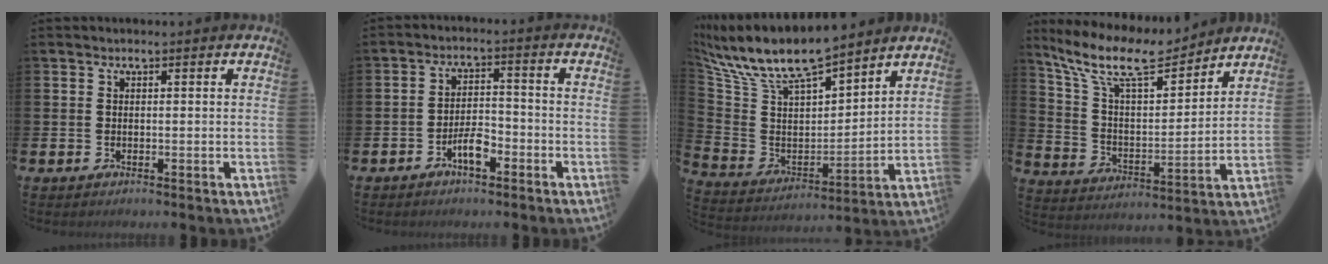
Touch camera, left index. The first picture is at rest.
{"total": 4.0, "force": [-2.4, 1.6, 2.8], "torque": [-0.047, 0.011, -0.047]}
{"total": 10.0, "force": [9.2, 2.4, 3.2], "torque": [-0.107, -0.065, 0.159]}
{"total": 11.6, "force": [9.9, 3.0, 5.3], "torque": [-0.145, -0.050, 0.175]}